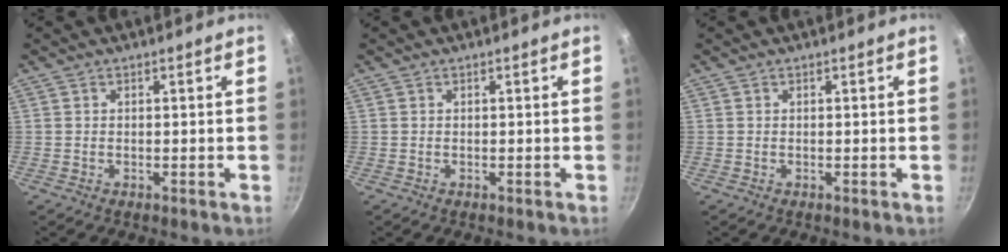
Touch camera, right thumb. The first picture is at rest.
{"total": 0.0}
{"total": 0.0}